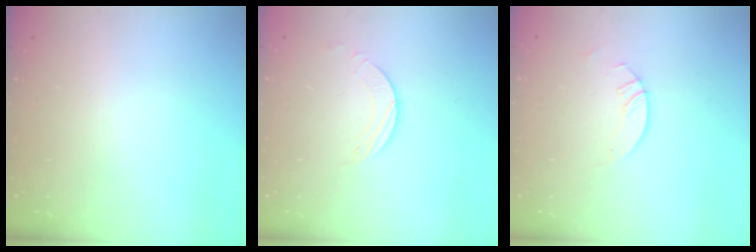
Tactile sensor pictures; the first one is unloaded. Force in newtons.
{"total": 2.0, "press": 2.0, "slide": 0.2}
{"total": 3.0, "press": 3.0, "slide": 0.3}